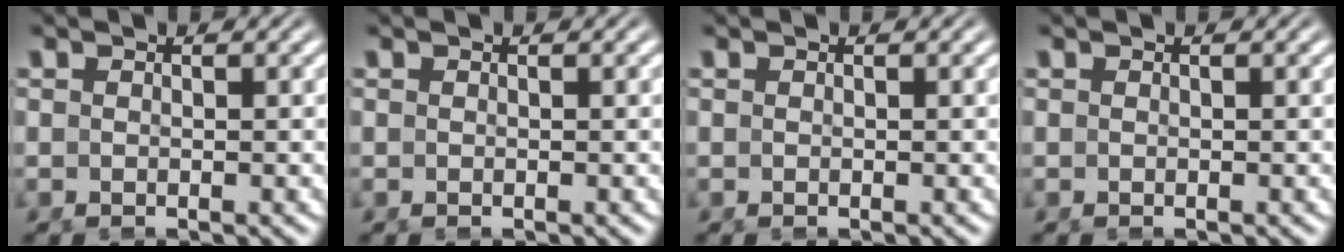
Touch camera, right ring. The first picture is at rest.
{"total": 0.0}
{"total": 0.0}
{"total": 0.0}